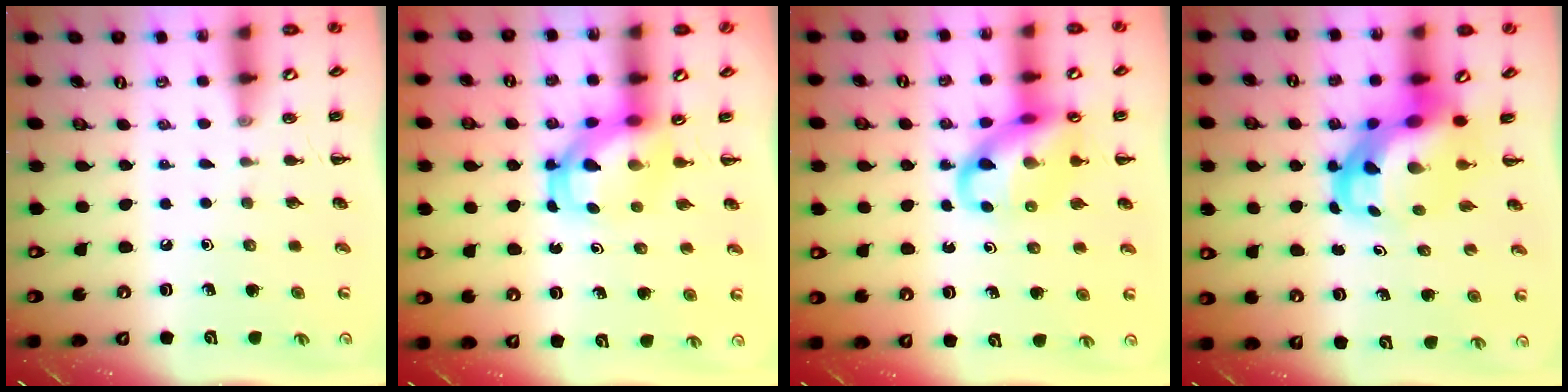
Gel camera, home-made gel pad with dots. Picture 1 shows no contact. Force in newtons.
{"total": 4.9, "press": 4.8, "slide": 0.8}
{"total": 15.3, "press": 15.0, "slide": 3.1}
{"total": 7.8, "press": 7.6, "slide": 2.0}